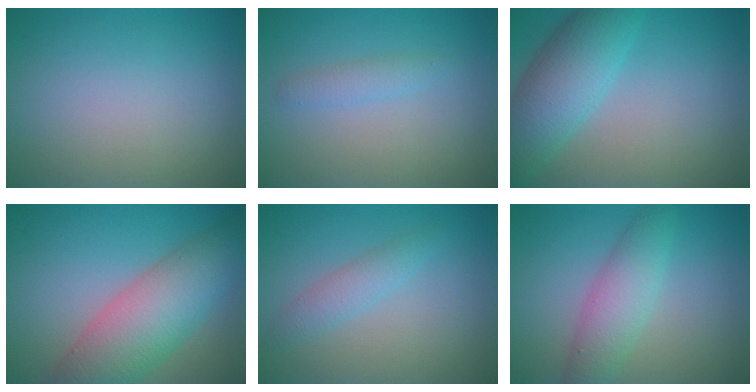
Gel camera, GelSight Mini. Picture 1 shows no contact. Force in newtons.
{"total": 1.4, "press": 1.4, "slide": 0.0}
{"total": 6.7, "press": 6.7, "slide": 0.3}
{"total": 8.6, "press": 8.6, "slide": 0.3}
{"total": 2.0, "press": 2.0, "slide": 0.0}
{"total": 4.1, "press": 4.1, "slide": 0.1}